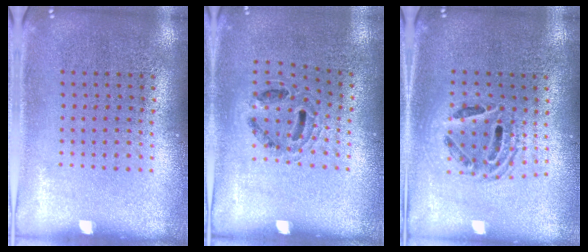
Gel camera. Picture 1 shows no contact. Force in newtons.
{"total": 0.9, "press": 0.8, "slide": 0.4}
{"total": 1.5, "press": 1.3, "slide": 0.8}